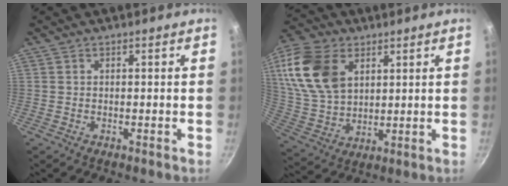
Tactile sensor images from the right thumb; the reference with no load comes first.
{"total": 17.1, "force": [6.2, 11.3, 11.2], "torque": [-0.205, -0.016, 0.126]}